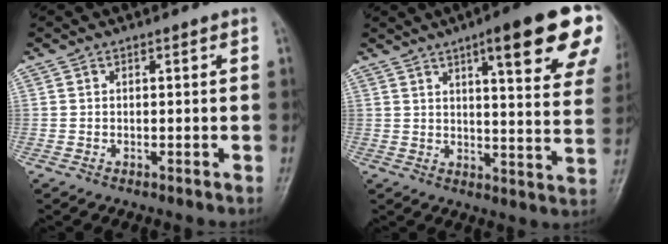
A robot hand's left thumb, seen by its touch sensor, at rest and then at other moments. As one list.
[{"total": 20.3, "force": [10.9, 4.0, 16.7], "torque": [-0.196, -0.035, 0.134]}]